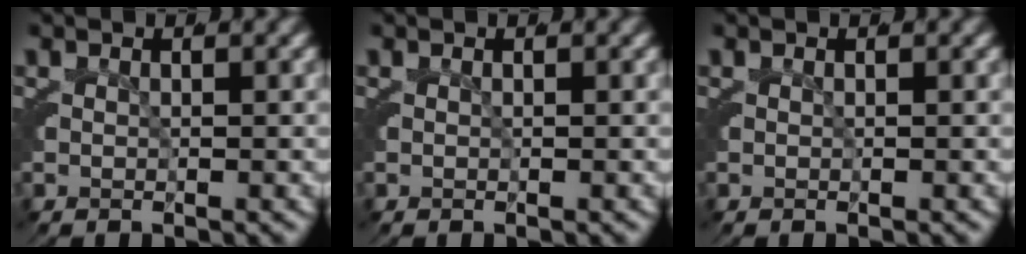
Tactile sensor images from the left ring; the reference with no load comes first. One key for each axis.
{"total": 0.0}
{"total": 0.0}